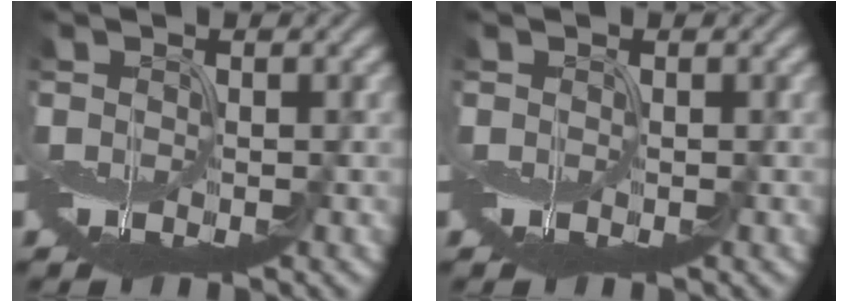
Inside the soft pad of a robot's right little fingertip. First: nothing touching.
{"total": 0.0}